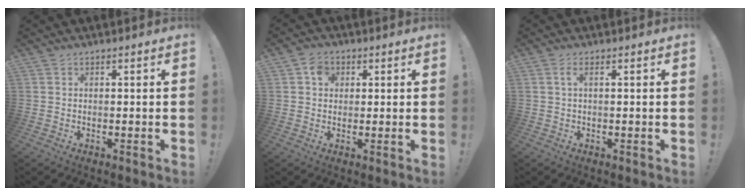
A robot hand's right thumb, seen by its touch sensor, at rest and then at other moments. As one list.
[{"total": 4.2, "force": [0.9, 3.6, 1.8], "torque": [-0.025, 0.006, 0.016]}, {"total": 1.9, "force": [0.6, 0.2, 1.8], "torque": [-0.031, -0.001, 0.008]}]